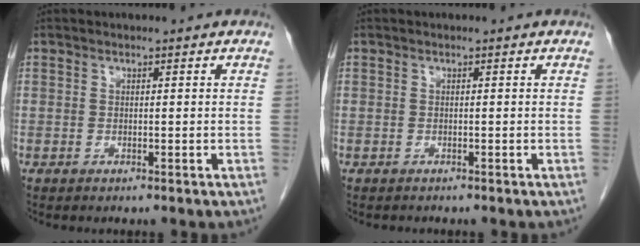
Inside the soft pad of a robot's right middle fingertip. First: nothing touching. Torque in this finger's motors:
{"motor_torque": [-0.09, 0.10, -0.12, -0.04]}